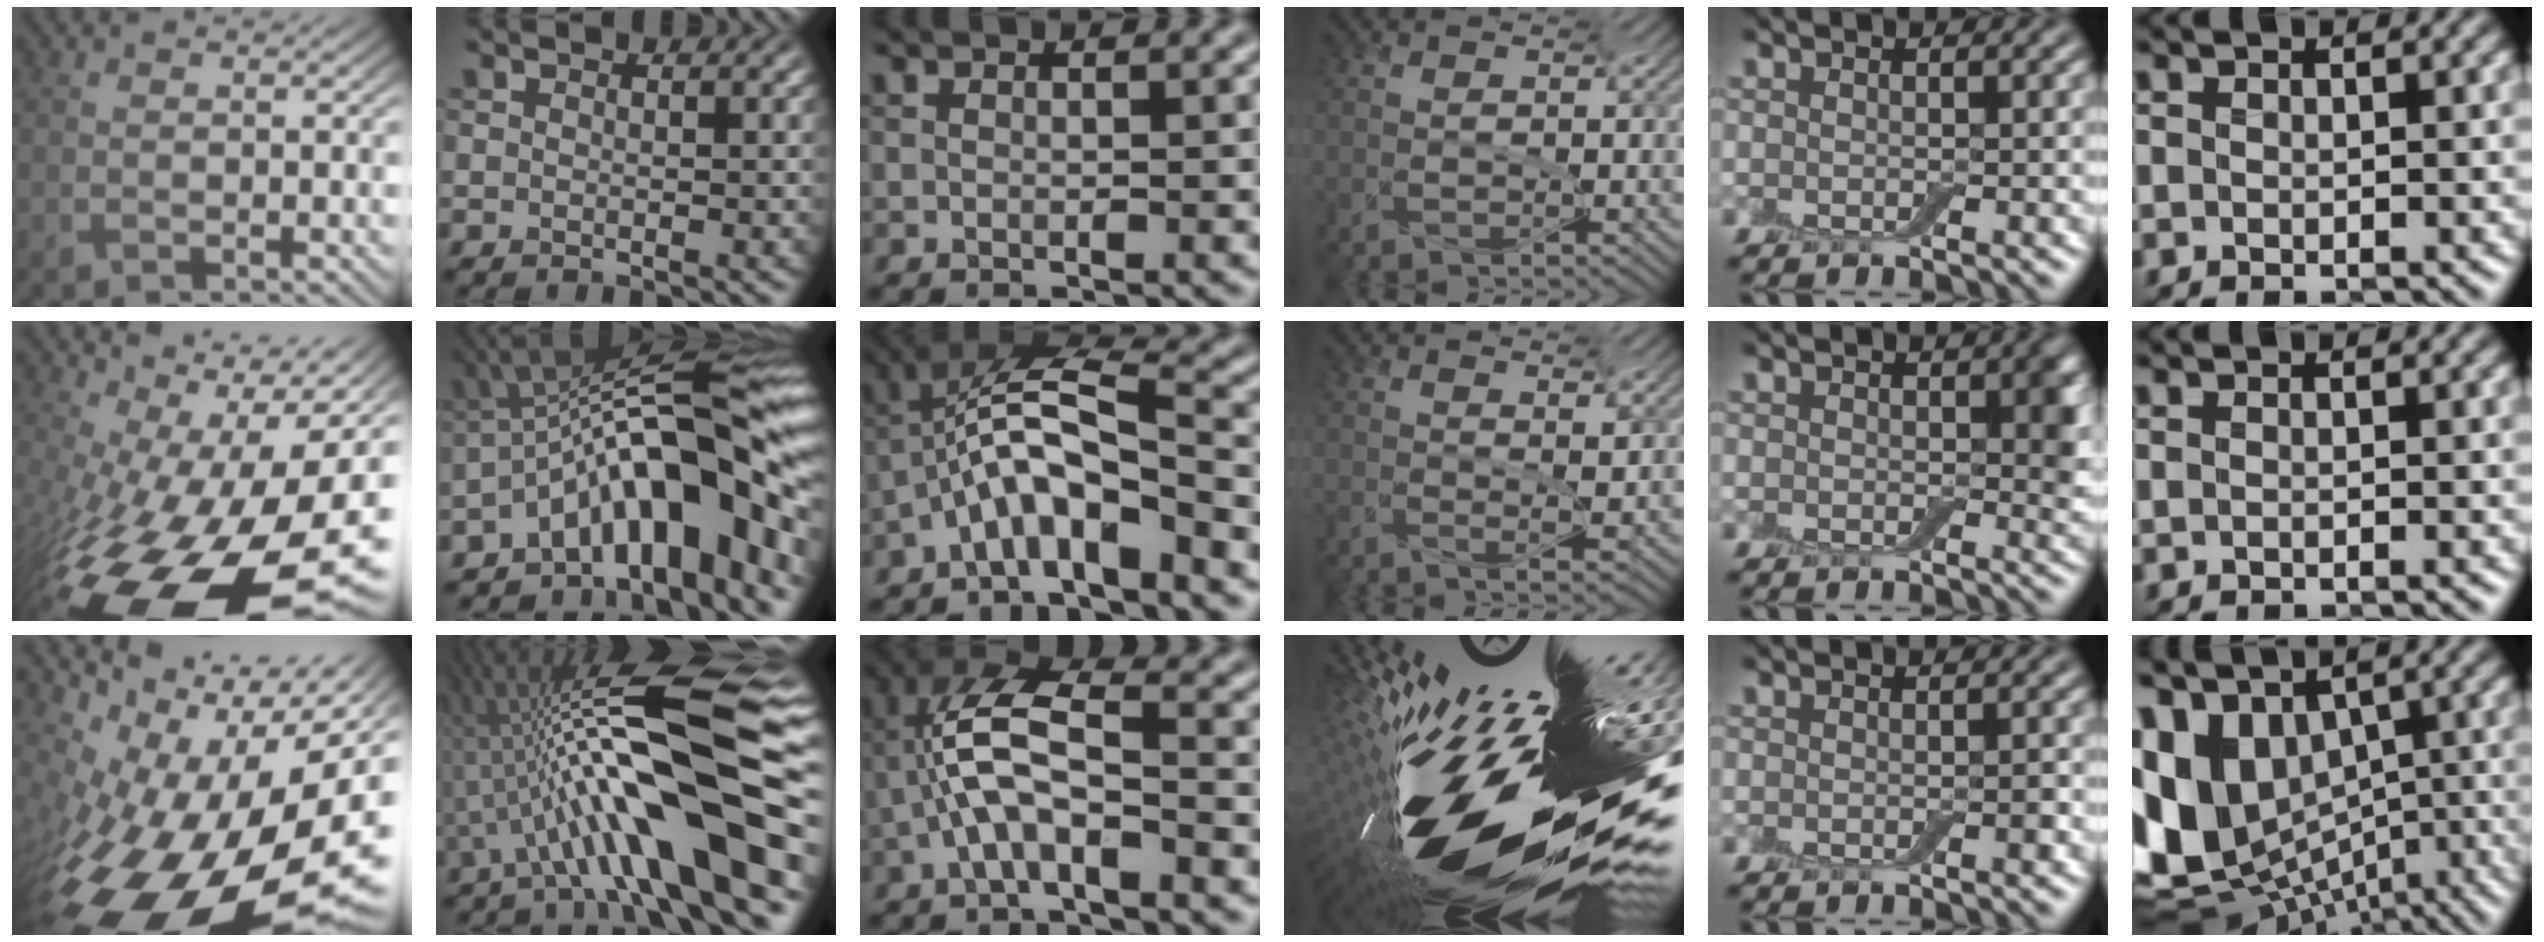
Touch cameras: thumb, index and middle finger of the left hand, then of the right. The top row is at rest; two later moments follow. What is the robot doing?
{"motion": "screw", "object": "jar lid"}